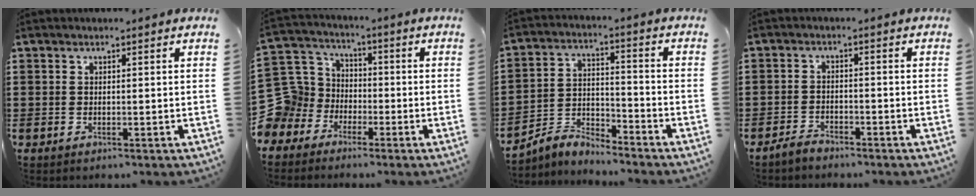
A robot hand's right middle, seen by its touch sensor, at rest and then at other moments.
{"total": 9.9, "force": [-2.1, 9.4, 2.0], "torque": [-0.111, -0.001, -0.043]}
{"total": 5.2, "force": [-5.0, 1.1, 1.1], "torque": [-0.034, 0.000, -0.104]}
{"total": 2.3, "force": [-2.1, 0.6, 0.3], "torque": [-0.012, 0.007, -0.045]}